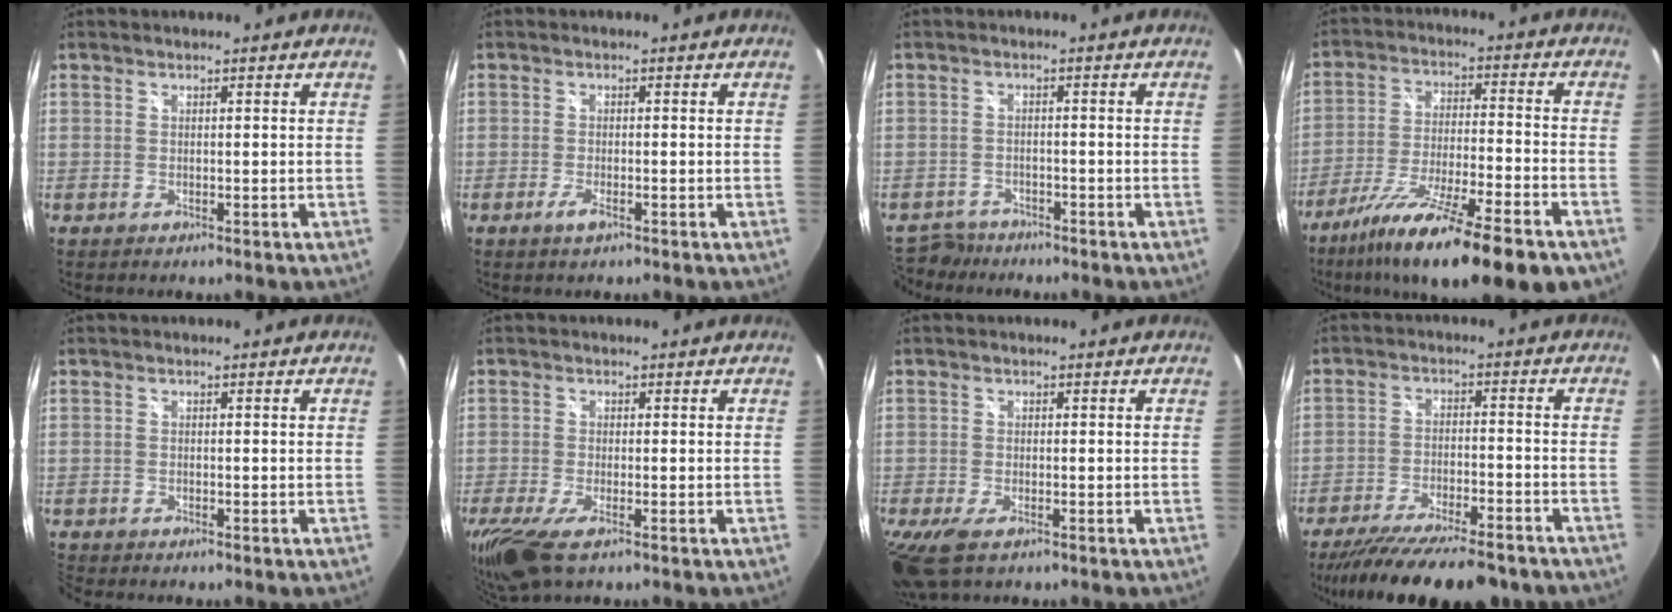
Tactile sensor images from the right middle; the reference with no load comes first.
{"total": 2.0, "force": [-1.1, 0.4, 1.6], "torque": [-0.034, -0.002, -0.021]}
{"total": 7.0, "force": [-5.9, 3.5, 1.5], "torque": [-0.051, -0.001, -0.099]}
{"total": 19.9, "force": [-13.6, 2.5, 14.2], "torque": [-0.252, -0.051, -0.225]}
{"total": 1.9, "force": [-1.9, 0.2, 0.2], "torque": [-0.010, -0.014, -0.041]}
{"total": 8.3, "force": [-5.0, 2.2, 6.3], "torque": [-0.147, -0.035, -0.096]}
{"total": 7.1, "force": [-4.2, 2.8, 5.0], "torque": [-0.118, -0.031, -0.078]}
{"total": 19.4, "force": [-16.2, 4.1, 9.9], "torque": [-0.188, -0.041, -0.241]}